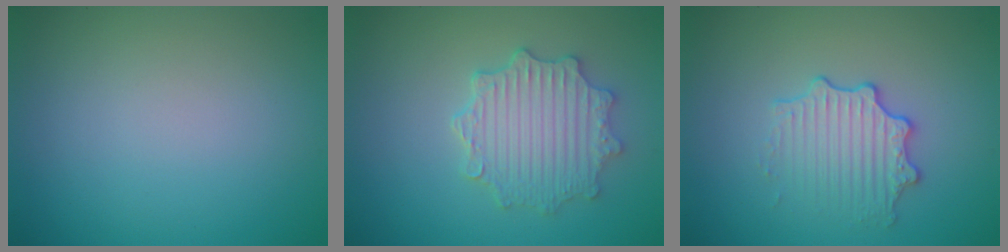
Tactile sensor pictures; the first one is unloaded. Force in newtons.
{"total": 4.7, "press": 3.9, "slide": 2.5}
{"total": 3.0, "press": 2.7, "slide": 1.1}